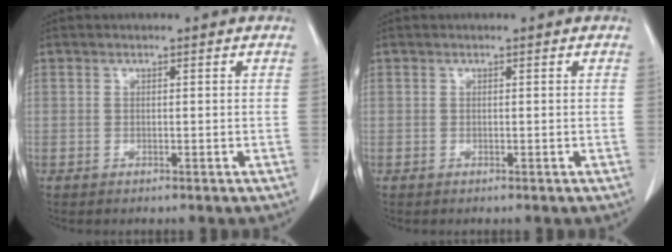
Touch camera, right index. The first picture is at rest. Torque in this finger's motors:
{"motor_torque": [0.00, 0.00, 0.00, 0.00]}